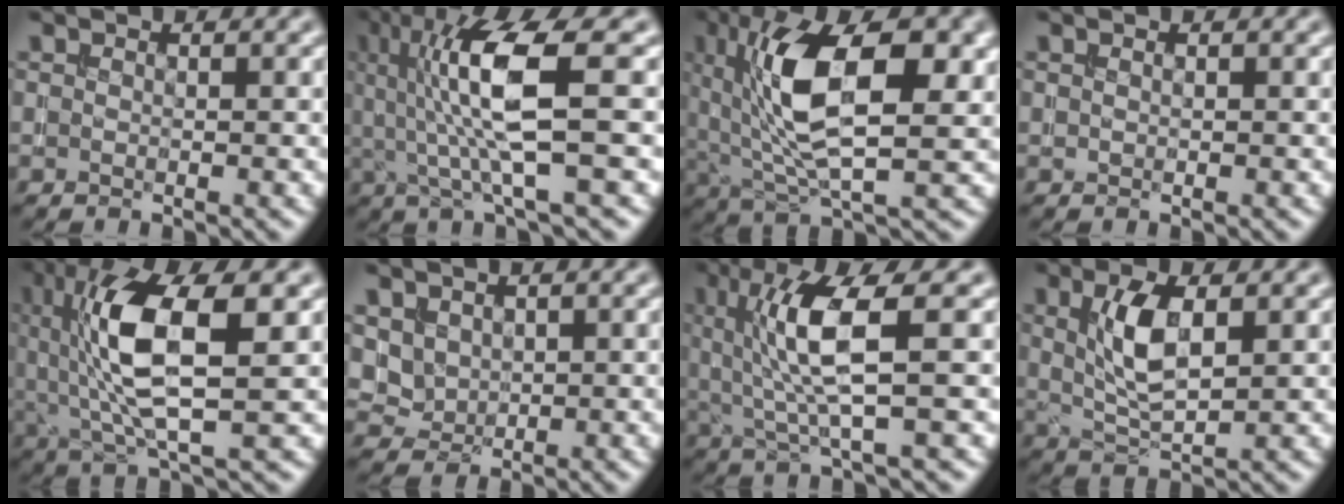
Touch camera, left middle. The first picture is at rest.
{"total": 8.3, "force": [1.4, 1.6, 8.1], "torque": [-0.154, -0.004, 0.031]}
{"total": 11.0, "force": [2.7, 4.7, 9.6], "torque": [-0.171, 0.006, 0.044]}
{"total": 0.0}
{"total": 9.8, "force": [1.6, 3.1, 9.1], "torque": [-0.176, 0.005, 0.030]}
{"total": 2.0, "force": [0.8, 1.7, 0.7], "torque": [-0.019, -0.004, 0.022]}
{"total": 6.7, "force": [1.1, 1.1, 6.5], "torque": [-0.134, -0.002, 0.027]}
{"total": 4.6, "force": [1.2, 1.8, 4.0], "torque": [-0.087, 0.004, 0.026]}